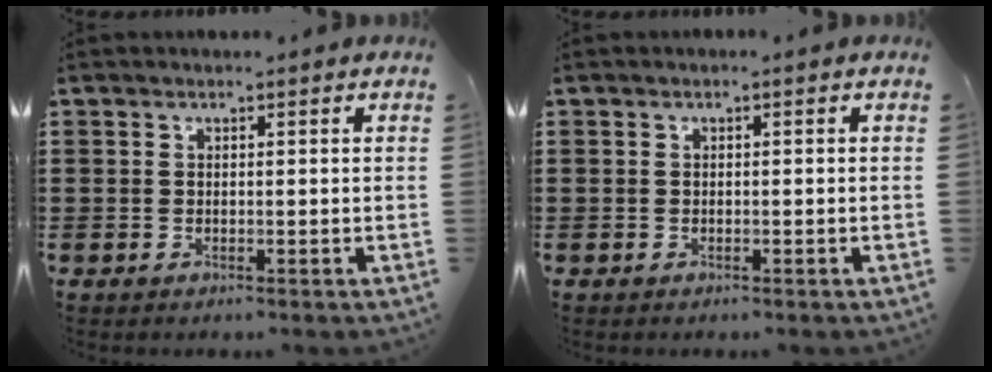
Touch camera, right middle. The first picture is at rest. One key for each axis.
{"total": 0.0}